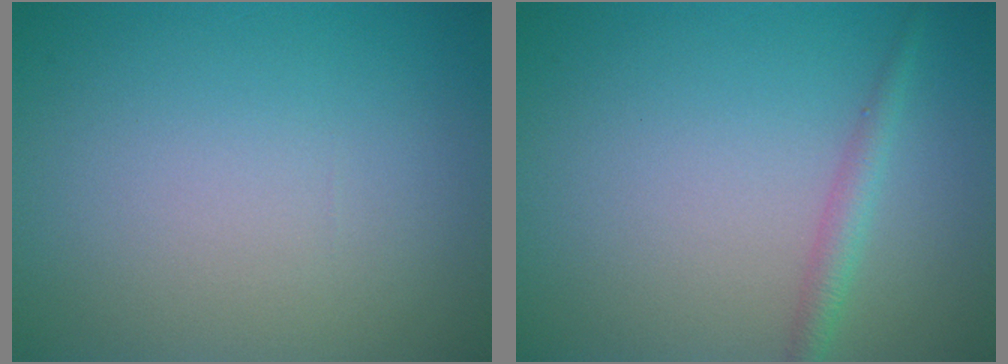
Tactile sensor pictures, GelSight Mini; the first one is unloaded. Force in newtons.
{"total": 1.7, "press": 1.7, "slide": 0.1}